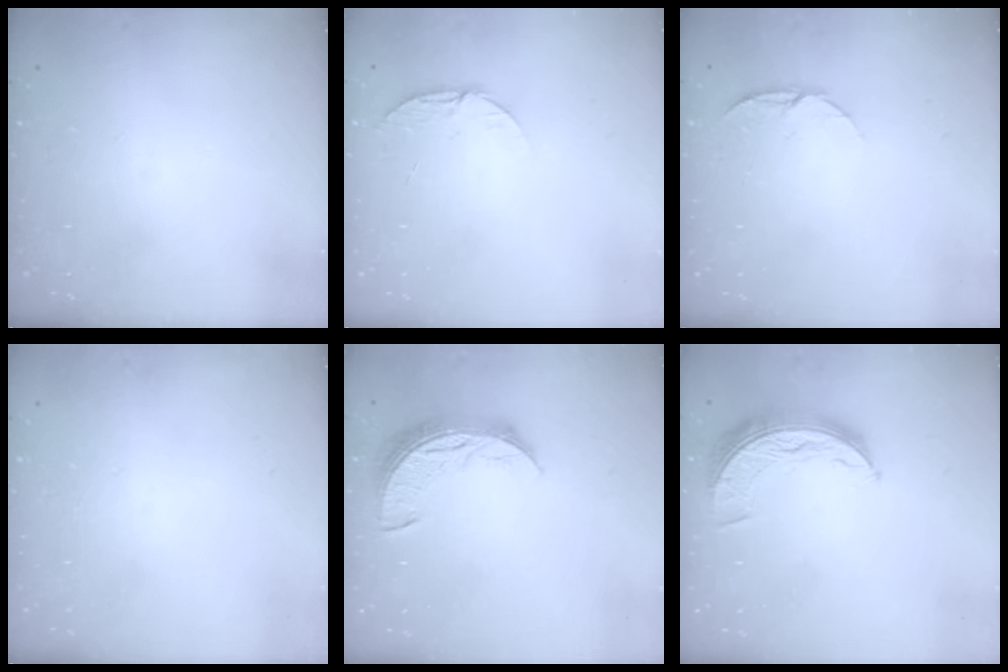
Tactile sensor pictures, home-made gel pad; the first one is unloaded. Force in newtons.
{"total": 5.6, "press": 5.6, "slide": 0.6}
{"total": 6.9, "press": 6.9, "slide": 0.8}
{"total": 0.0}
{"total": 9.8, "press": 9.8, "slide": 0.9}
{"total": 9.1, "press": 9.1, "slide": 0.6}